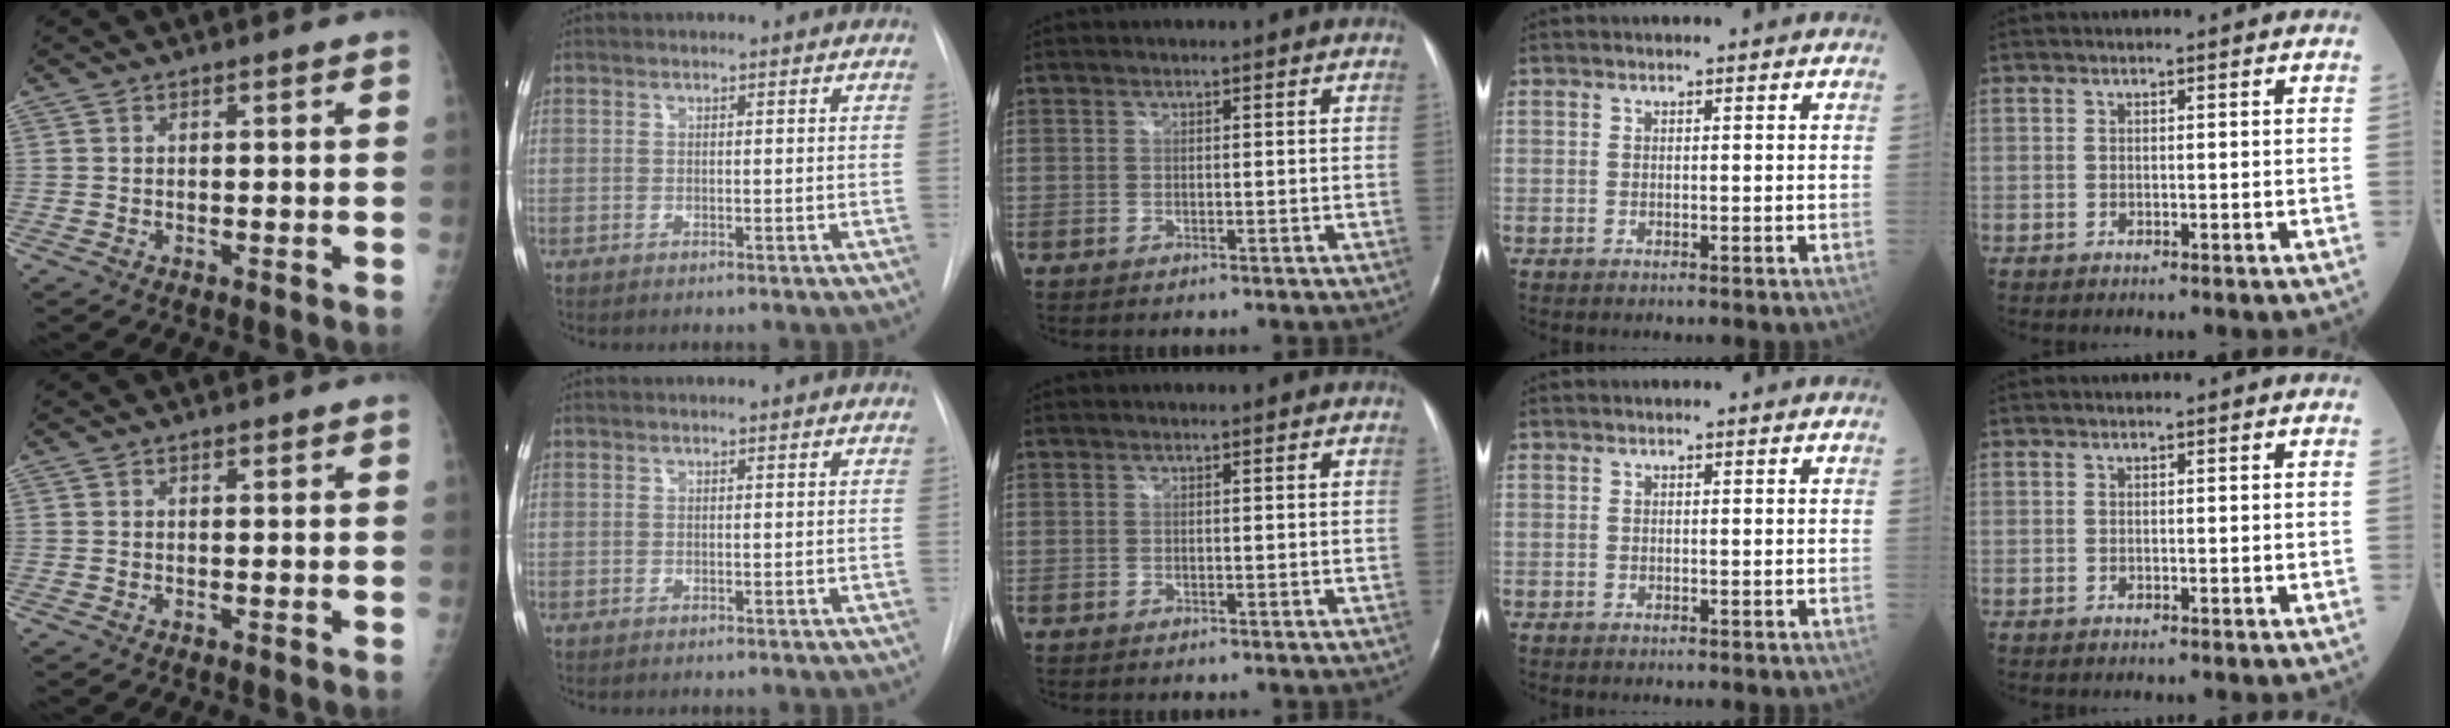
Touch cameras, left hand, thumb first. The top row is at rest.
{}